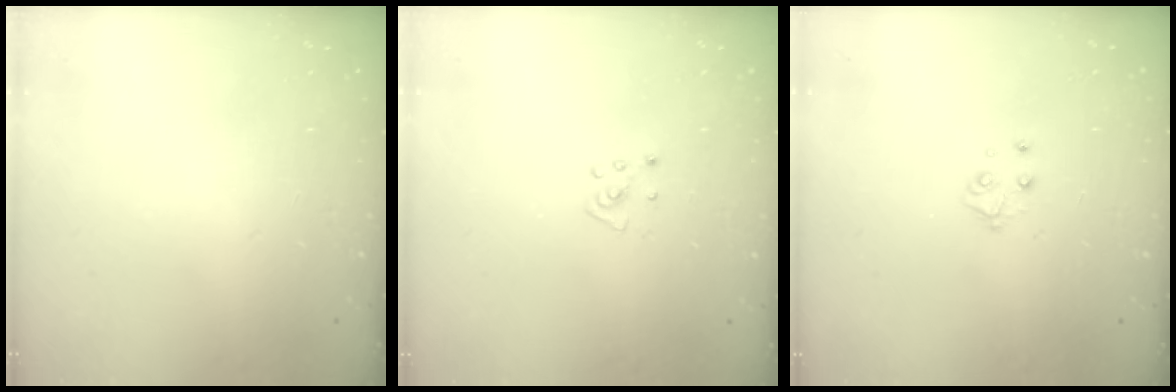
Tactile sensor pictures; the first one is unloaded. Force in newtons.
{"total": 4.4, "press": 4.4, "slide": 0.3}
{"total": 3.4, "press": 3.4, "slide": 0.4}